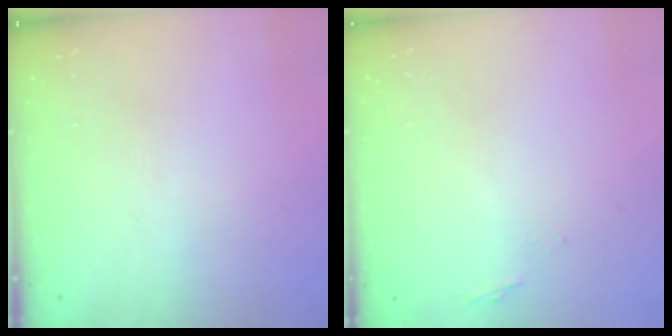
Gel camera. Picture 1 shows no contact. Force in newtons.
{"total": 0.8, "press": 0.6, "slide": 0.4}